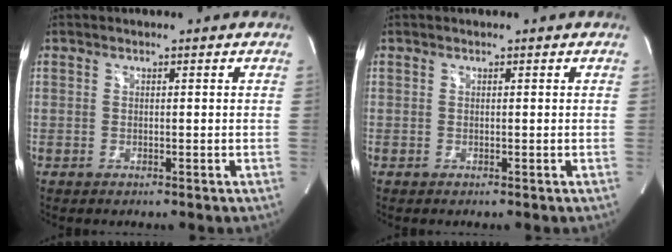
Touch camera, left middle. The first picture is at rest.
{"total": 0.0}